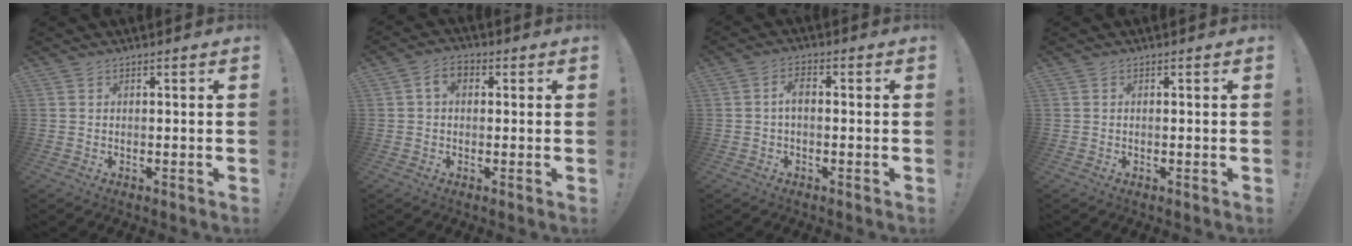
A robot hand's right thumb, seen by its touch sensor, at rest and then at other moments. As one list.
[{"total": 3.2, "force": [0.5, 2.1, 2.3], "torque": [-0.032, 0.004, 0.007]}, {"total": 3.7, "force": [-0.4, 1.7, 3.3], "torque": [-0.065, 0.011, -0.006]}, {"total": 0.0}]